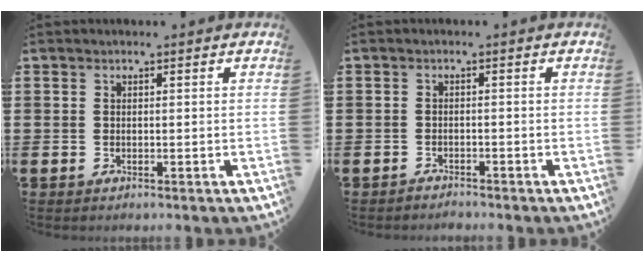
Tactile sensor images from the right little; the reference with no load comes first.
{"total": 1.1, "force": [-1.1, 0.0, -0.1], "torque": [-0.001, 0.002, -0.024]}